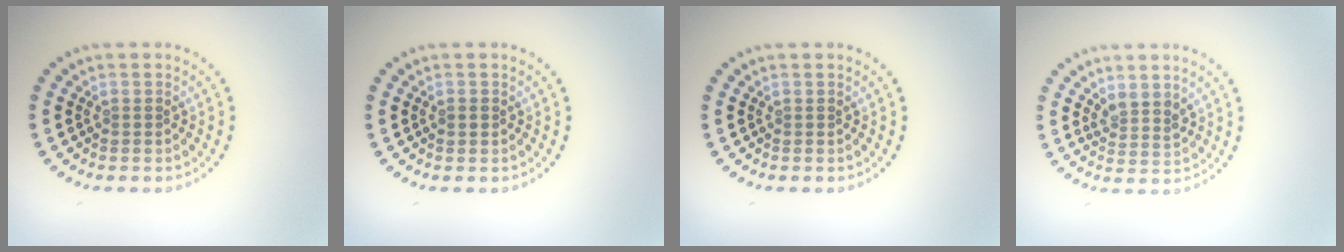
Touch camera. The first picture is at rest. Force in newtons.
{"total": 1.0, "press": 1.0, "slide": 0.0}
{"total": 0.0}
{"total": 1.9, "press": 1.6, "slide": 1.1}